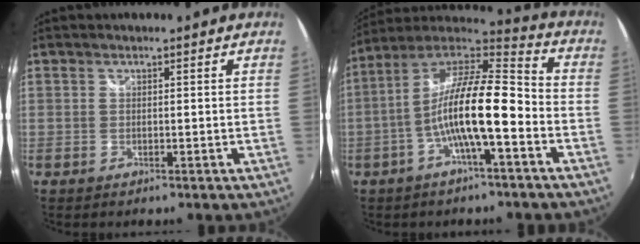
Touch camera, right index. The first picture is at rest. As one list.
[{"total": 15.1, "force": [-4.2, 2.9, 14.2], "torque": [-0.259, 0.008, -0.084]}]